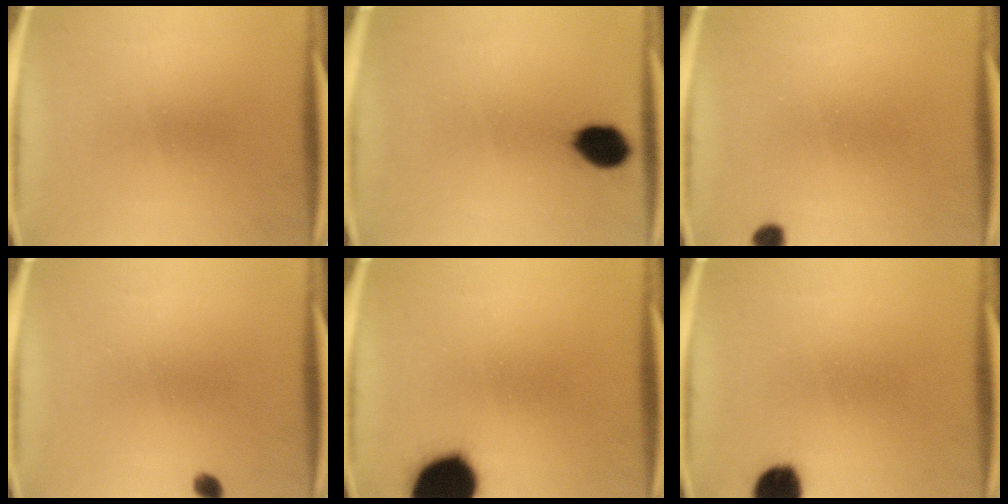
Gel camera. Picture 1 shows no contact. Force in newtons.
{"total": 7.5}
{"total": 1.8}
{"total": 1.4}
{"total": 19.6}
{"total": 6.7}